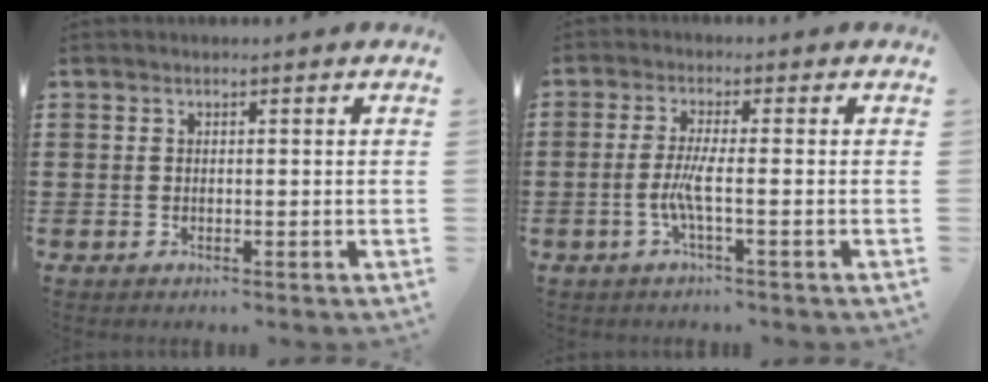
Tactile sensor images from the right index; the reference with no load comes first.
{"total": 3.9, "force": [-1.2, -0.1, 3.8], "torque": [-0.090, -0.014, -0.031]}